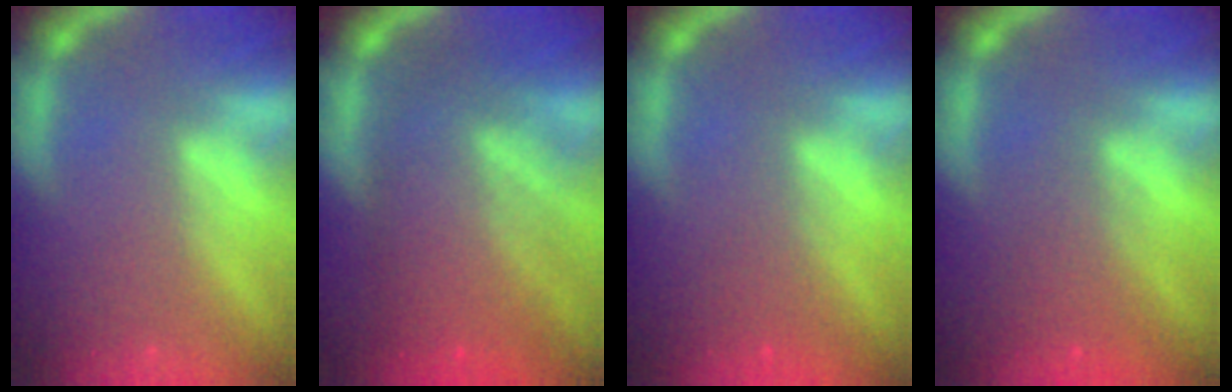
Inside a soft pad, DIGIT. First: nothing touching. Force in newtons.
{"total": 9.0}
{"total": 1.5}
{"total": 2.5}